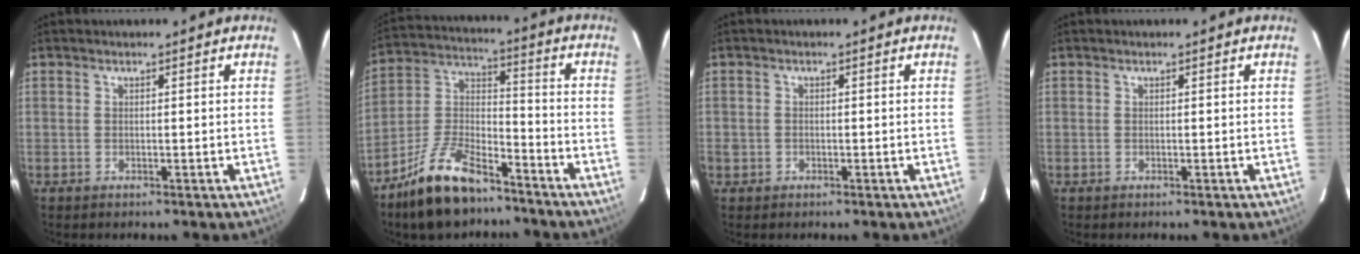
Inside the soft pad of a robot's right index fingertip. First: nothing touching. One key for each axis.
{"total": 15.4, "fx": -10.8, "fy": 6.4, "fz": 8.9, "tx": -0.190, "ty": 0.019, "tz": -0.200}
{"total": 1.5, "fx": -0.6, "fy": 1.3, "fz": 0.3, "tx": -0.007, "ty": 0.001, "tz": -0.010}
{"total": 0.0}